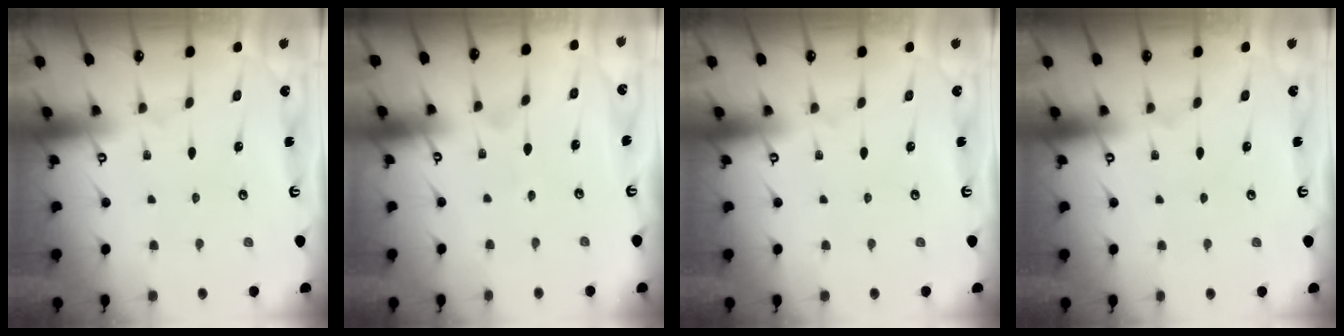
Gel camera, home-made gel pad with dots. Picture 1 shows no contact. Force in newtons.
{"total": 2.7, "press": 2.7, "slide": 0.3}
{"total": 0.0}
{"total": 0.0}